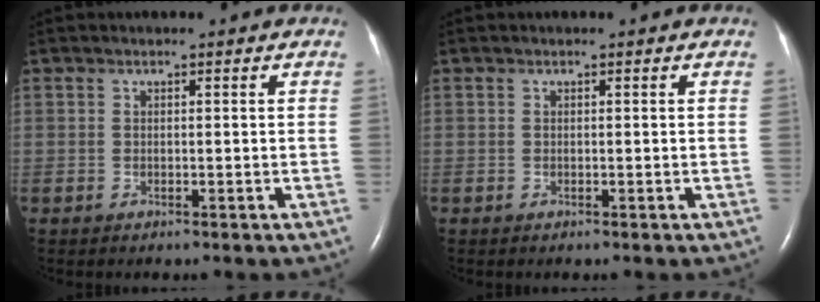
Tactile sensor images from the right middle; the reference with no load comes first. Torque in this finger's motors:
{"motor_torque": [0.00, 0.00, -0.01, -0.01]}